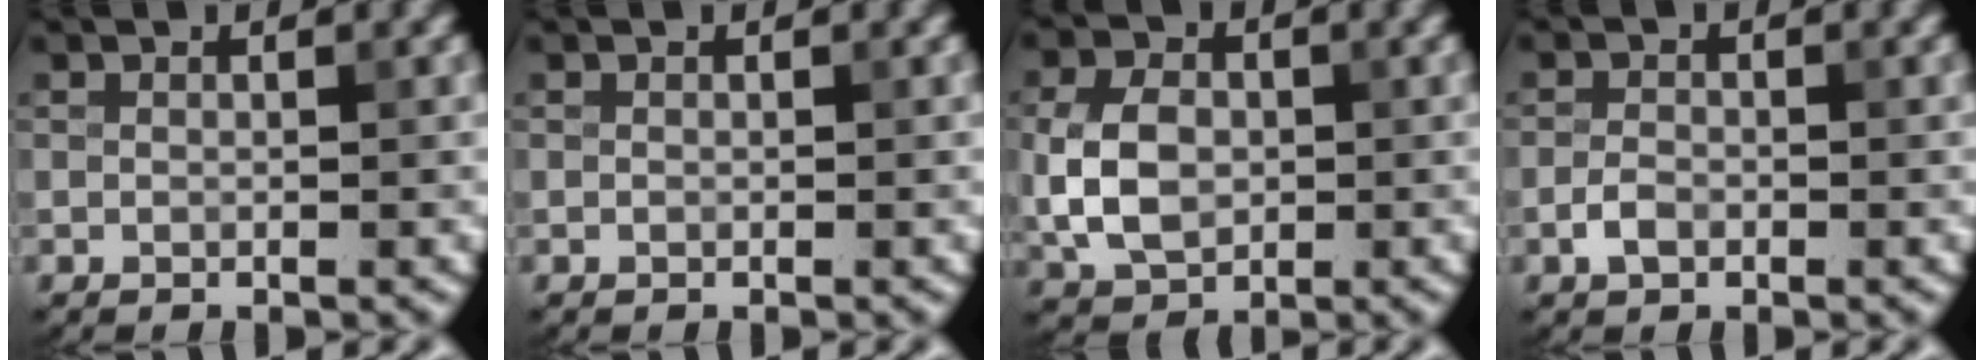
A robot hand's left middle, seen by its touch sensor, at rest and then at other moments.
{"total": 0.0}
{"total": 5.3, "force": [-0.3, 3.9, 3.6], "torque": [-0.079, 0.002, -0.008]}
{"total": 1.6, "force": [-0.8, 1.0, 1.0], "torque": [-0.017, 0.002, -0.019]}